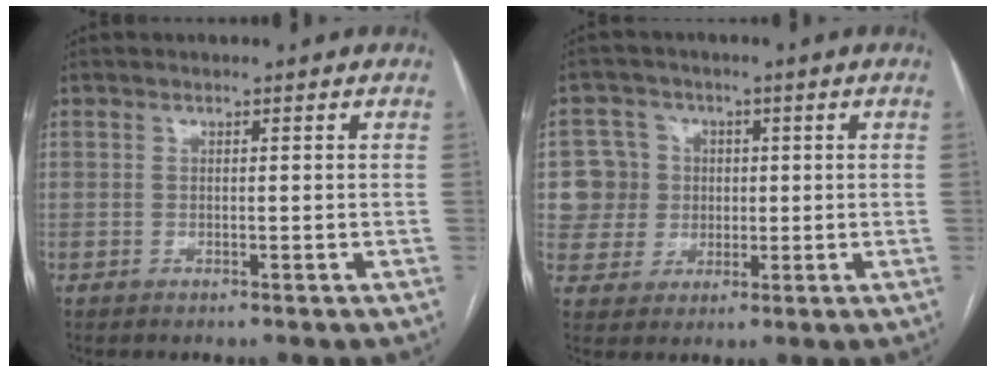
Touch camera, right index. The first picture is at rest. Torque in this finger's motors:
{"motor_torque": [0.19, 0.19, 0.02, 0.00]}